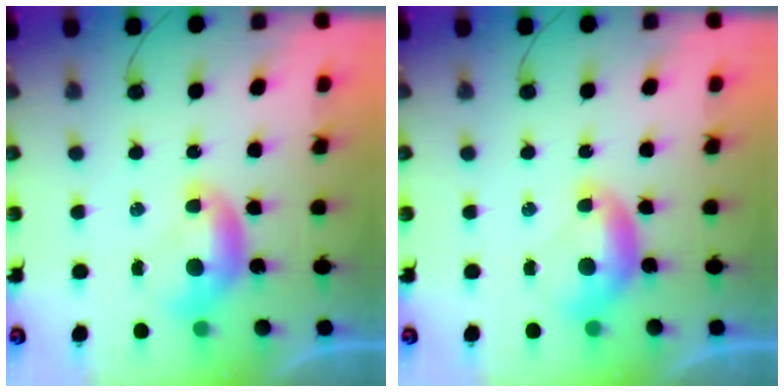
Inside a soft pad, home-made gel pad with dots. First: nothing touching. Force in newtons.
{"total": 0.0}